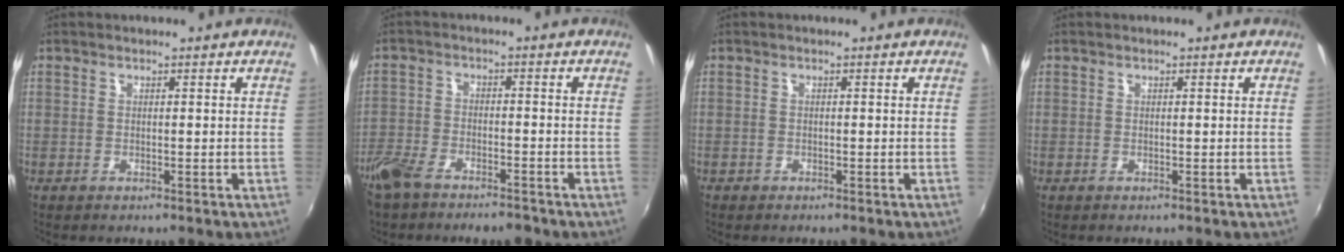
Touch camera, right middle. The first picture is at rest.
{"total": 8.4, "force": [-6.7, 3.5, 3.8], "torque": [-0.102, -0.012, -0.124]}
{"total": 0.8, "force": [-0.6, 0.5, 0.0], "torque": [-0.003, -0.002, -0.011]}
{"total": 0.0}